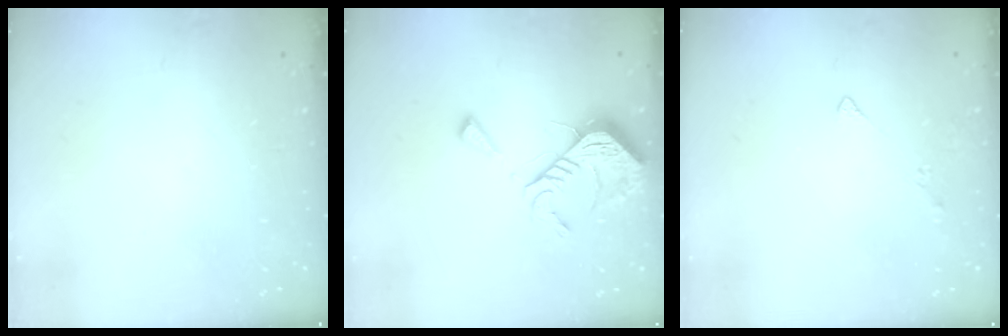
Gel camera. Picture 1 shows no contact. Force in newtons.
{"total": 14.4, "press": 14.3, "slide": 0.5}
{"total": 2.8, "press": 2.8, "slide": 0.5}